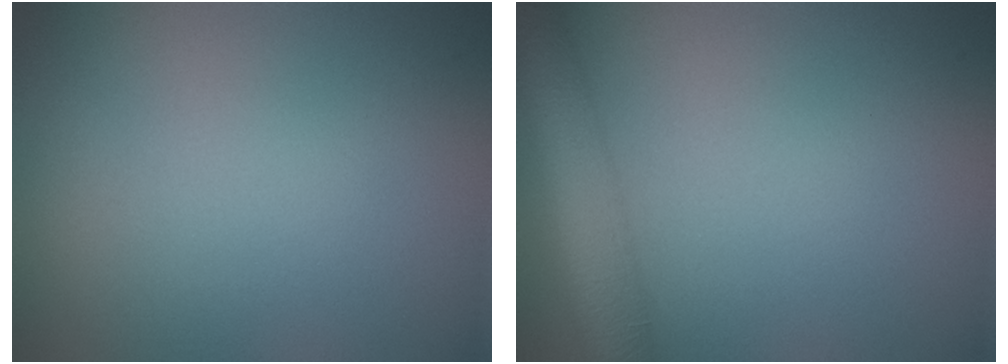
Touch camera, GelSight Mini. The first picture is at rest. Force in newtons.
{"total": 5.6, "press": 5.6, "slide": 0.2}